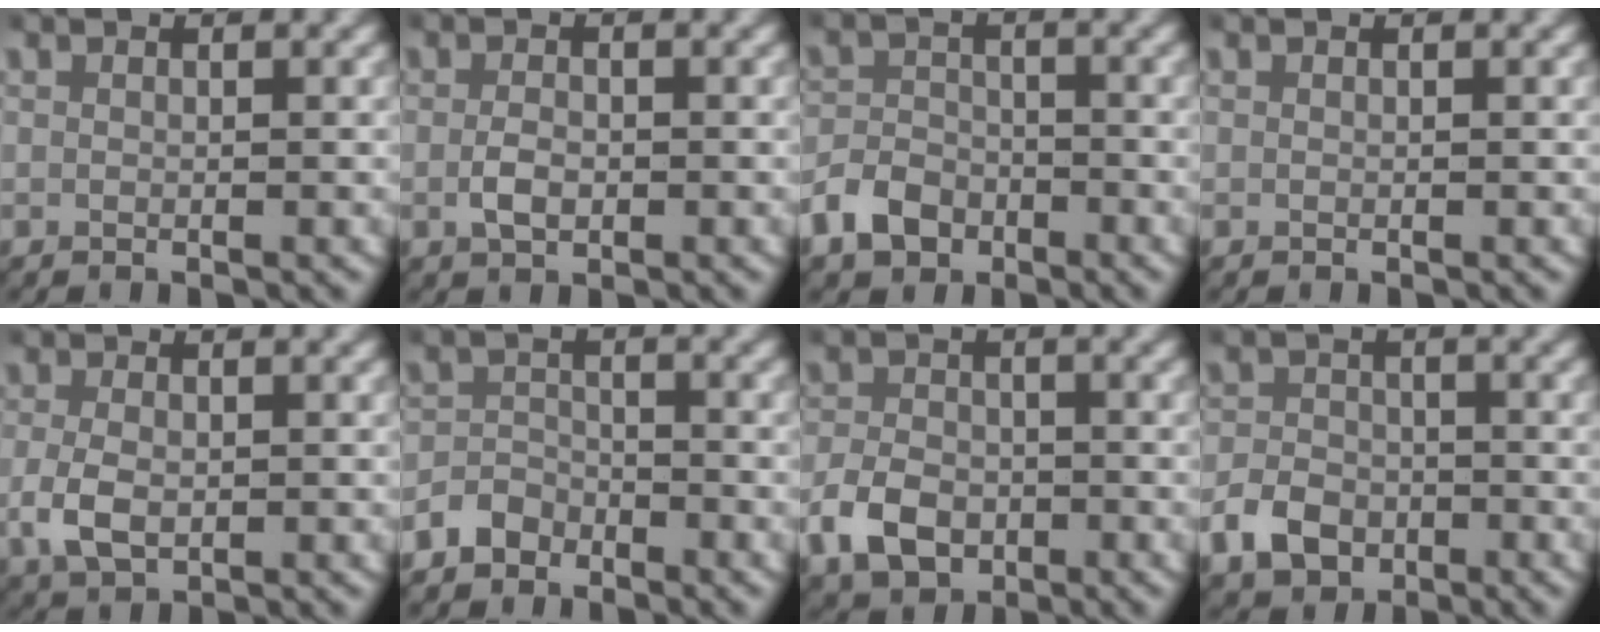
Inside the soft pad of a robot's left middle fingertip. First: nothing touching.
{"total": 1.8, "force": [-0.5, 1.1, 1.3], "torque": [-0.031, -0.006, -0.005]}
{"total": 4.2, "force": [-2.6, 3.0, 1.2], "torque": [-0.023, -0.003, -0.051]}
{"total": 0.0}
{"total": 3.4, "force": [-0.7, 2.2, 2.5], "torque": [-0.063, -0.010, -0.004]}
{"total": 3.6, "force": [-2.7, 2.4, 0.4], "torque": [-0.014, -0.004, -0.052]}
{"total": 4.6, "force": [-2.0, 3.4, 2.4], "torque": [-0.041, -0.007, -0.036]}
{"total": 4.0, "force": [-2.1, 3.1, 1.5], "torque": [-0.021, -0.005, -0.041]}